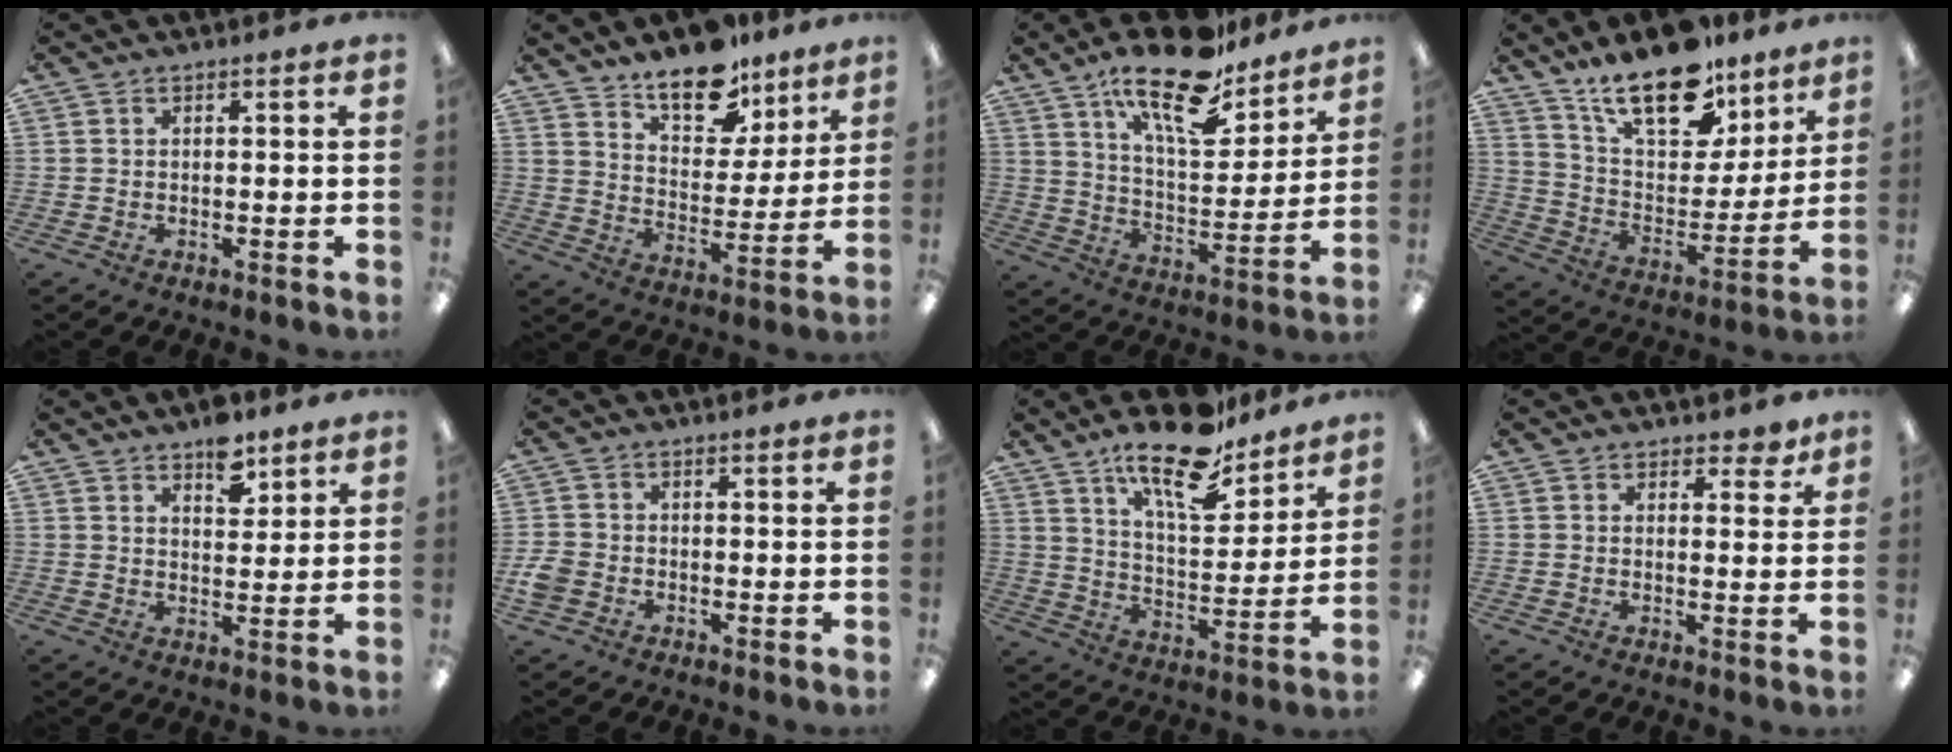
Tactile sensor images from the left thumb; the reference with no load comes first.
{"total": 14.1, "force": [11.2, 6.4, 5.5], "torque": [-0.077, -0.077, 0.202]}
{"total": 19.7, "force": [14.3, 7.2, 11.4], "torque": [-0.192, -0.083, 0.243]}
{"total": 21.0, "force": [15.2, 9.7, 10.9], "torque": [-0.182, -0.095, 0.268]}
{"total": 6.7, "force": [4.8, 3.5, 3.0], "torque": [-0.026, -0.028, 0.080]}
{"total": 3.9, "force": [-1.4, 3.1, 1.8], "torque": [-0.033, 0.008, -0.026]}
{"total": 17.7, "force": [13.5, 6.2, 9.6], "torque": [-0.161, -0.079, 0.229]}
{"total": 2.5, "force": [1.9, 1.5, 0.7], "torque": [0.000, -0.003, 0.032]}